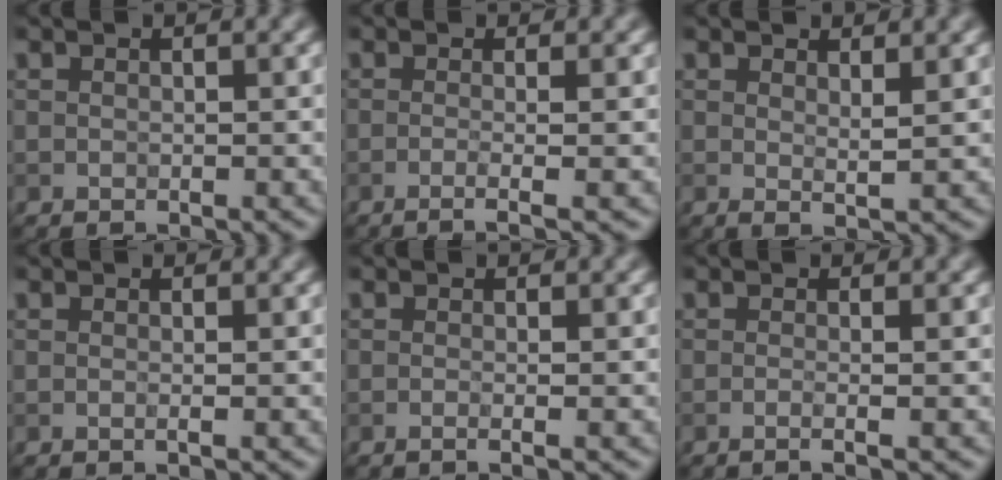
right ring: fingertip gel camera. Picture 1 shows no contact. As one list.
[{"total": 3.5, "force": [-0.4, 1.4, 3.1], "torque": [-0.020, 0.002, -0.030]}, {"total": 1.4, "force": [0.8, 0.2, 1.1], "torque": [-0.015, -0.005, 0.010]}, {"total": 0.8, "force": [-0.1, 0.2, 0.7], "torque": [-0.009, -0.006, -0.006]}, {"total": 1.6, "force": [-0.1, 0.8, 1.4], "torque": [-0.007, -0.009, -0.020]}, {"total": 2.7, "force": [0.0, 1.3, 2.4], "torque": [-0.007, -0.005, -0.029]}]